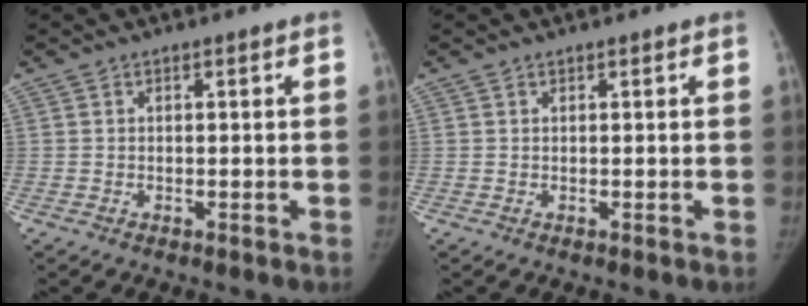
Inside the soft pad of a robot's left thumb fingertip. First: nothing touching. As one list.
[{"total": 0.0}]